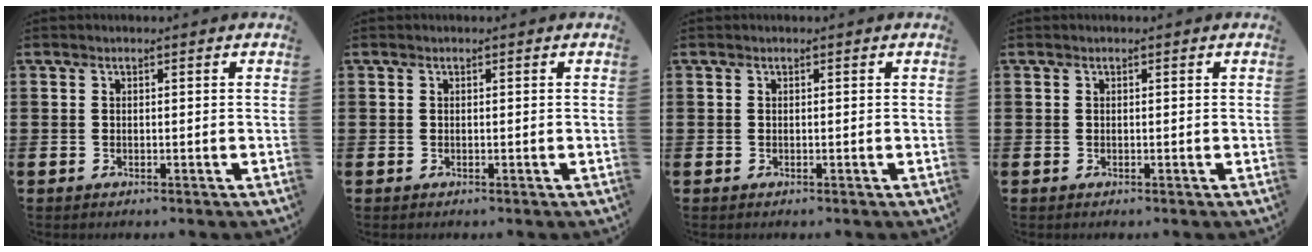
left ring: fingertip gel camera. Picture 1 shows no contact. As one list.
[{"total": 0.0}, {"total": 0.0}, {"total": 0.0}]